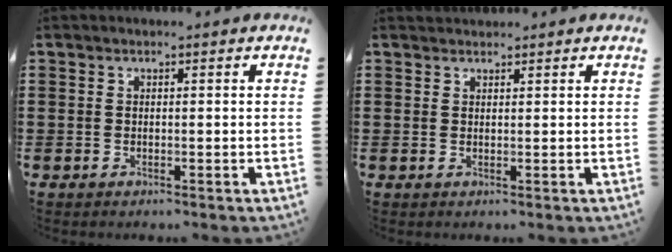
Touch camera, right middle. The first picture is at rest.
{"total": 1.1, "force": [1.1, 0.3, -0.1], "torque": [-0.001, 0.001, 0.022]}